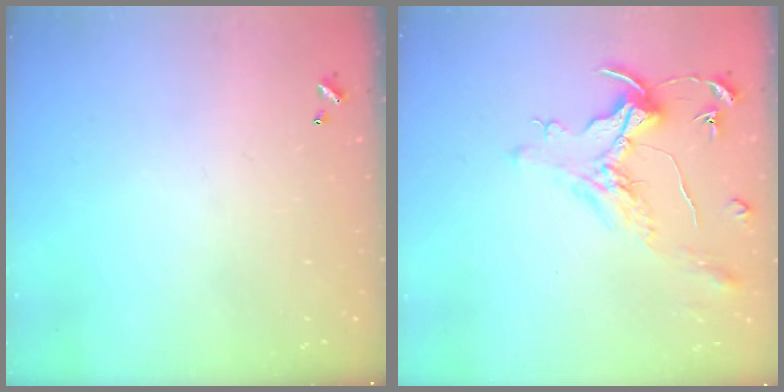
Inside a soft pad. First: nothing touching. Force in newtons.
{"total": 1.5, "press": 1.3, "slide": 0.7}